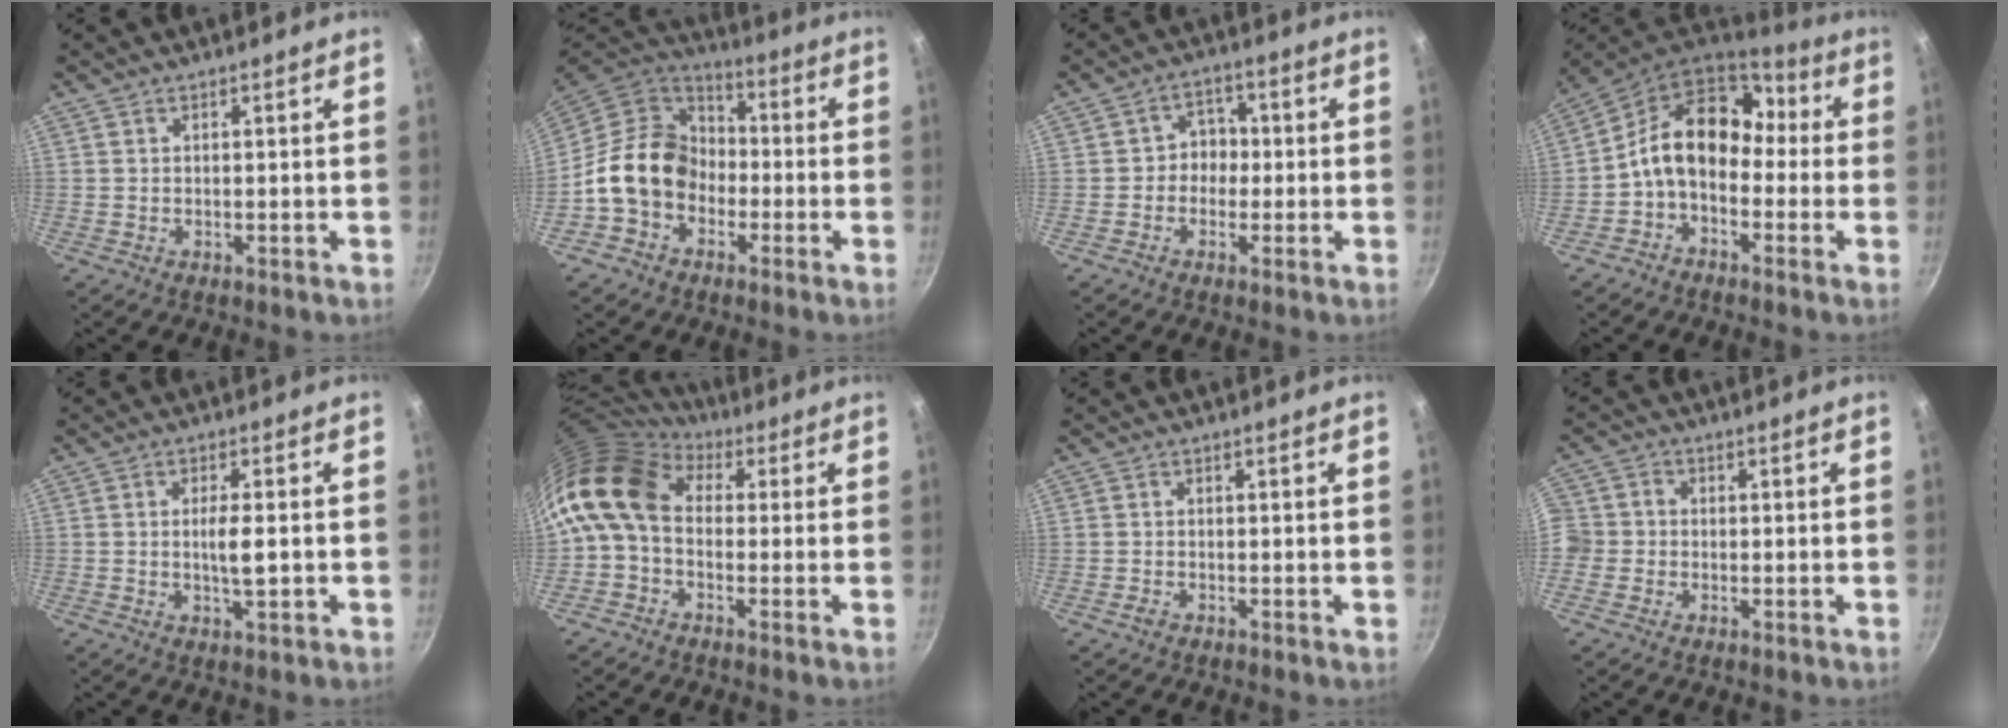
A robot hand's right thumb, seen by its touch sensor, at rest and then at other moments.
{"total": 14.7, "force": [-3.5, 11.8, 8.1], "torque": [-0.101, 0.047, -0.080]}
{"total": 4.7, "force": [-0.7, 4.1, 2.1], "torque": [0.006, 0.016, -0.021]}
{"total": 14.1, "force": [-0.7, 10.2, 9.7], "torque": [-0.135, 0.050, -0.037]}
{"total": 4.5, "force": [-0.4, 1.3, 4.3], "torque": [-0.076, 0.002, -0.008]}
{"total": 13.3, "force": [1.5, 9.6, 9.1], "torque": [-0.172, 0.024, 0.003]}
{"total": 0.9, "force": [-0.6, 0.4, 0.5], "torque": [-0.011, 0.002, -0.015]}
{"total": 5.9, "force": [-1.5, 5.4, 2.0], "torque": [-0.035, 0.019, -0.042]}